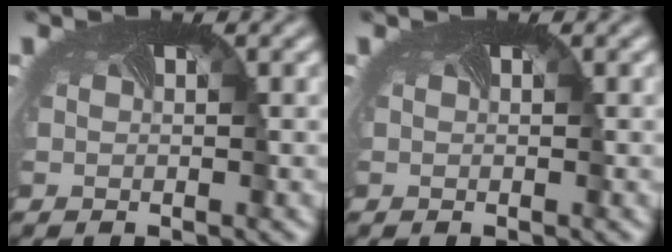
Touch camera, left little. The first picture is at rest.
{"total": 0.0}